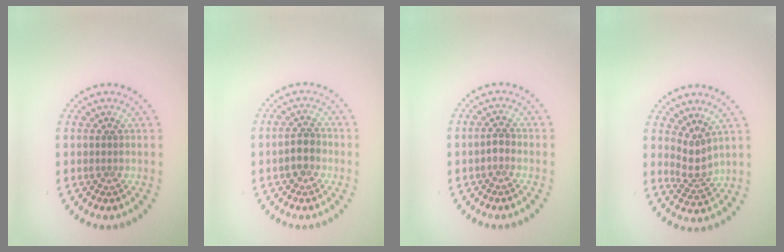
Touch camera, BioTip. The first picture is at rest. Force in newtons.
{"total": 1.8, "press": 1.7, "slide": 0.6}
{"total": 0.8, "press": 0.8, "slide": 0.2}
{"total": 2.2, "press": 1.5, "slide": 1.7}